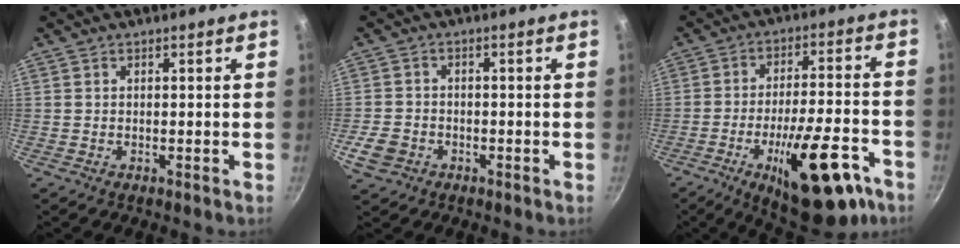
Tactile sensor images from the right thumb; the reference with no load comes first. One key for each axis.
{"total": 4.8, "fx": -2.1, "fy": 3.8, "fz": 2.0, "tx": -0.040, "ty": 0.018, "tz": -0.038}
{"total": 19.9, "fx": -9.8, "fy": 6.8, "fz": 16.0, "tx": -0.206, "ty": 0.040, "tz": -0.135}